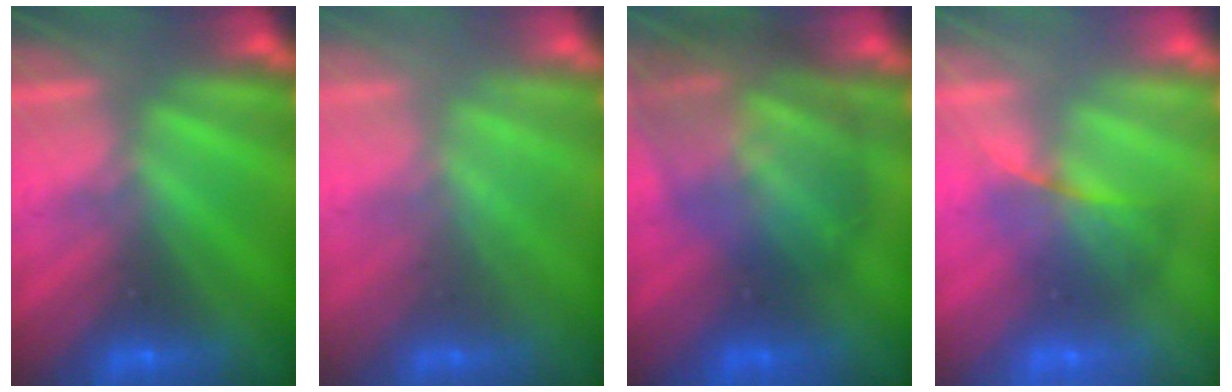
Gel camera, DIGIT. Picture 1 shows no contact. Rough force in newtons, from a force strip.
{"total": 2.1}
{"total": 10.6}
{"total": 2.1}